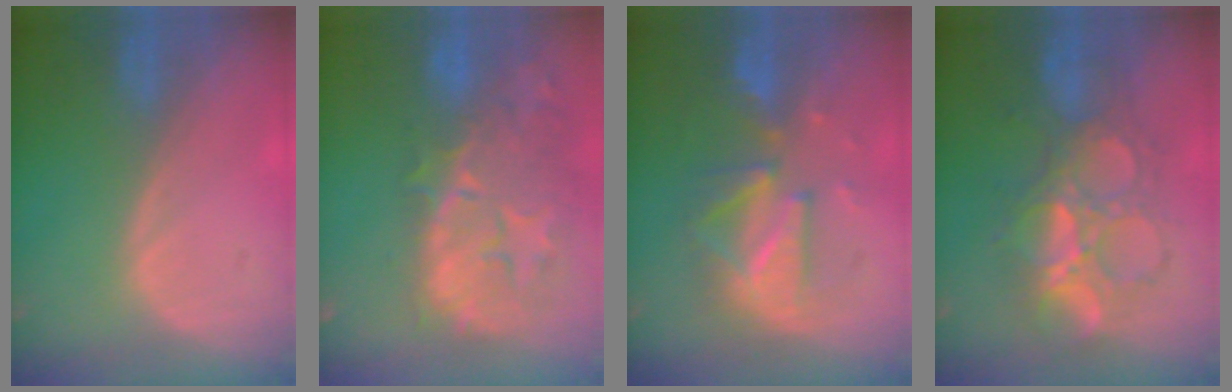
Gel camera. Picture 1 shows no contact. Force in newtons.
{"total": 14.6, "press": 11.8, "slide": 8.6}
{"total": 8.3, "press": 8.3, "slide": 0.6}
{"total": 9.1, "press": 9.0, "slide": 1.1}